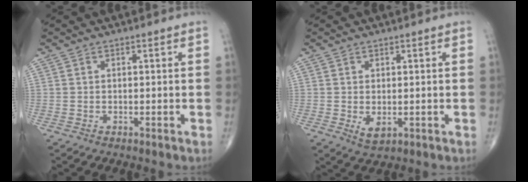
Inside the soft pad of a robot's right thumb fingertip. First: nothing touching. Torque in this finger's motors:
{"motor_torque": [-0.26, 0.21, 0.21, 0.21, 0.00]}